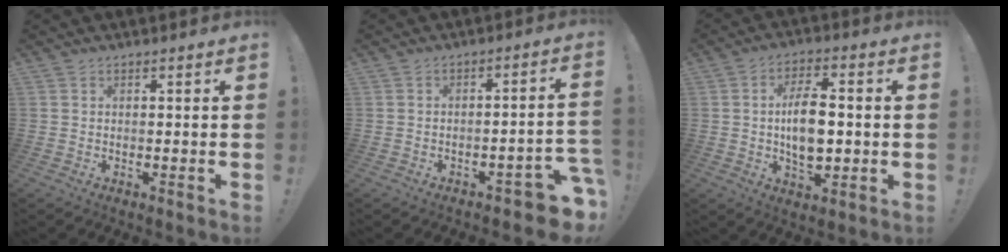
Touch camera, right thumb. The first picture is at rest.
{"total": 7.3, "force": [-4.7, 1.8, 5.2], "torque": [-0.064, 0.023, -0.077]}
{"total": 11.2, "force": [-0.4, 5.9, 9.5], "torque": [-0.165, 0.000, -0.010]}